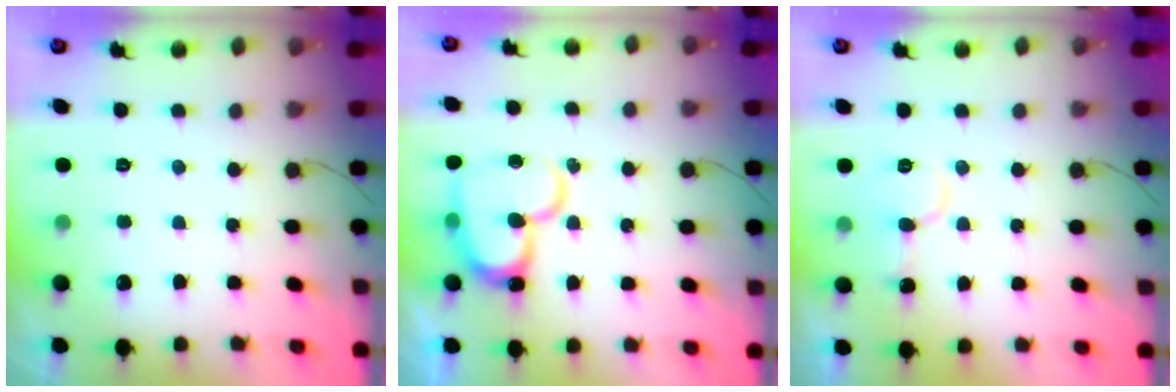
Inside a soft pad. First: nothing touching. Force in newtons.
{"total": 17.2, "press": 17.2, "slide": 1.5}
{"total": 8.7, "press": 8.6, "slide": 1.0}